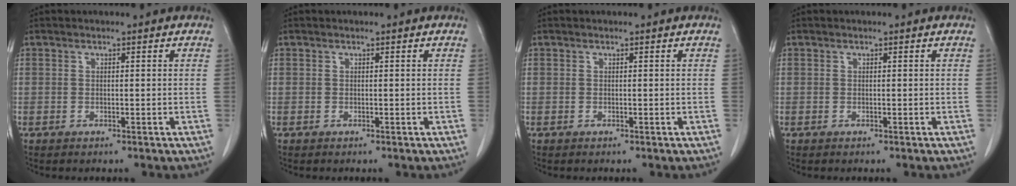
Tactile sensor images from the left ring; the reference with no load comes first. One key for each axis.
{"total": 0.0}
{"total": 0.0}
{"total": 0.0}